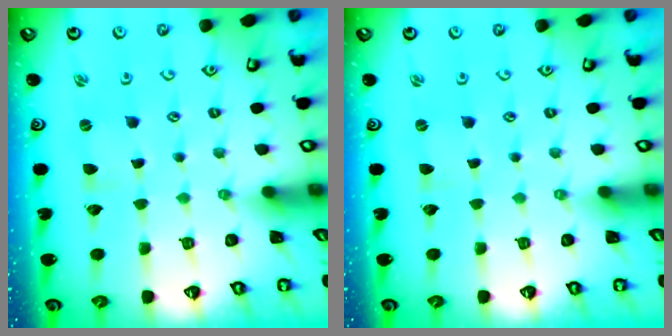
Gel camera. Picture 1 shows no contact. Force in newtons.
{"total": 0.0}